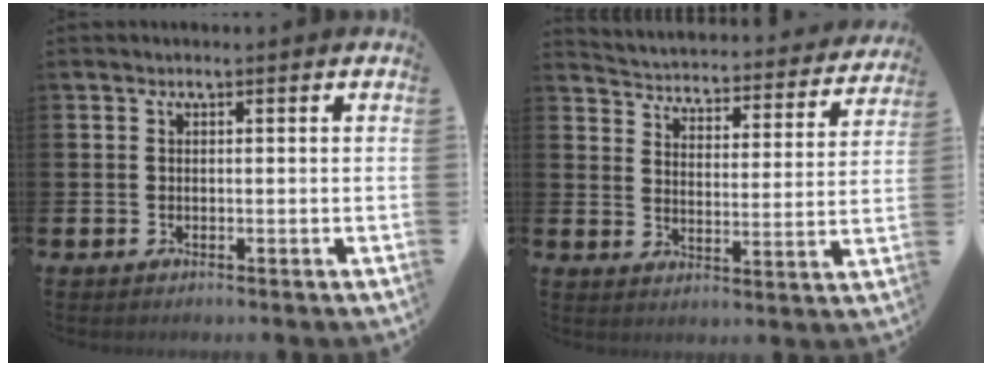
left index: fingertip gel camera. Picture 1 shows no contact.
{"total": 3.7, "force": [3.6, 0.9, 0.4], "torque": [-0.031, -0.037, 0.054]}